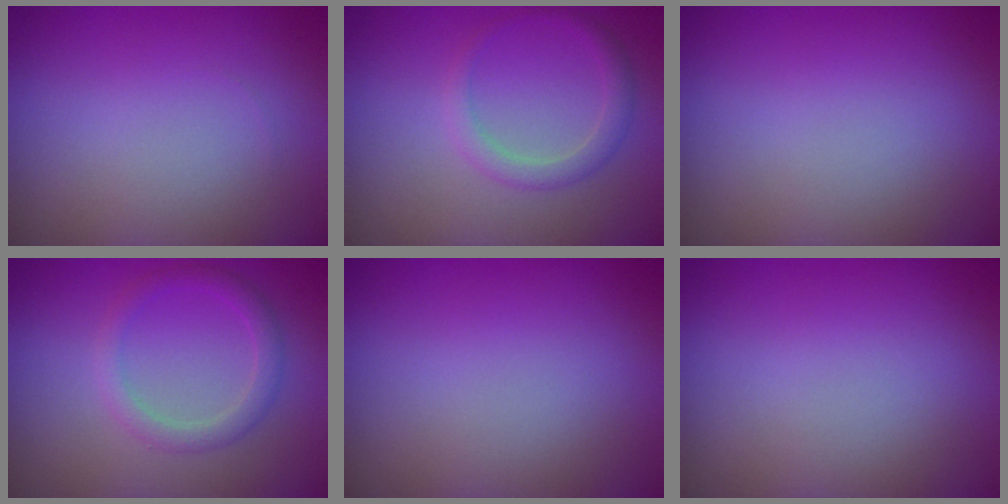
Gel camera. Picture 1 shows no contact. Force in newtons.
{"total": 1.9, "press": 1.9, "slide": 0.1}
{"total": 0.0}
{"total": 2.2, "press": 2.2, "slide": 0.2}
{"total": 0.0}
{"total": 0.0}